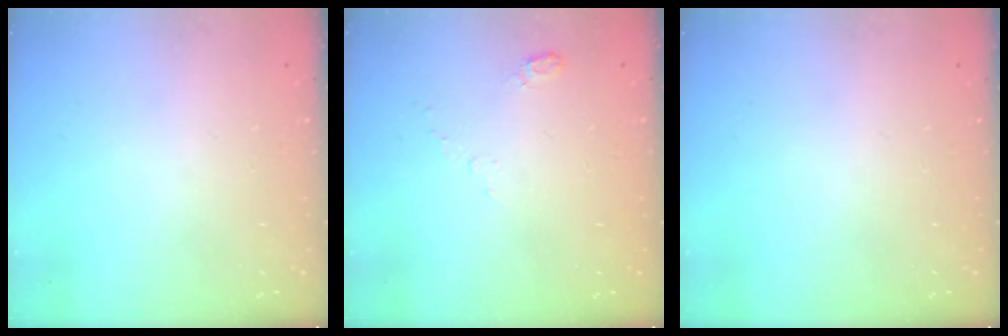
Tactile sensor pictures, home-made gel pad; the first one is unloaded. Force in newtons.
{"total": 4.4, "press": 4.3, "slide": 1.0}
{"total": 0.0}